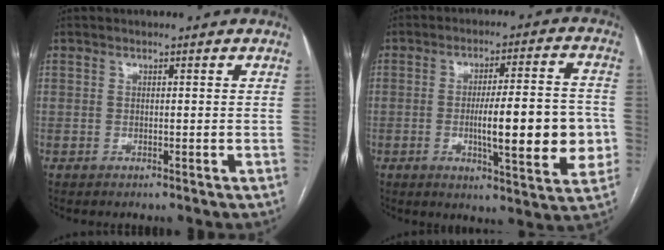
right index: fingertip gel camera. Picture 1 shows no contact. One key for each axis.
{"total": 14.6, "fx": -2.1, "fy": 2.5, "fz": 14.2, "tx": -0.202, "ty": 0.006, "tz": -0.023}